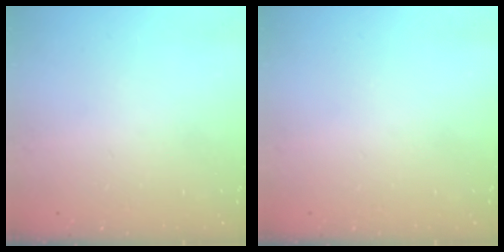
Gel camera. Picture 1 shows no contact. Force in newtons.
{"total": 0.0}